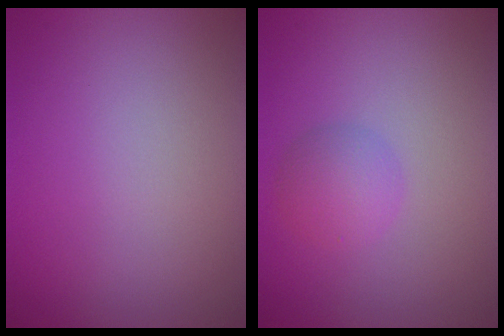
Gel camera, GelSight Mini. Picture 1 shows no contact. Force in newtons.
{"total": 2.3, "press": 2.3, "slide": 0.1}